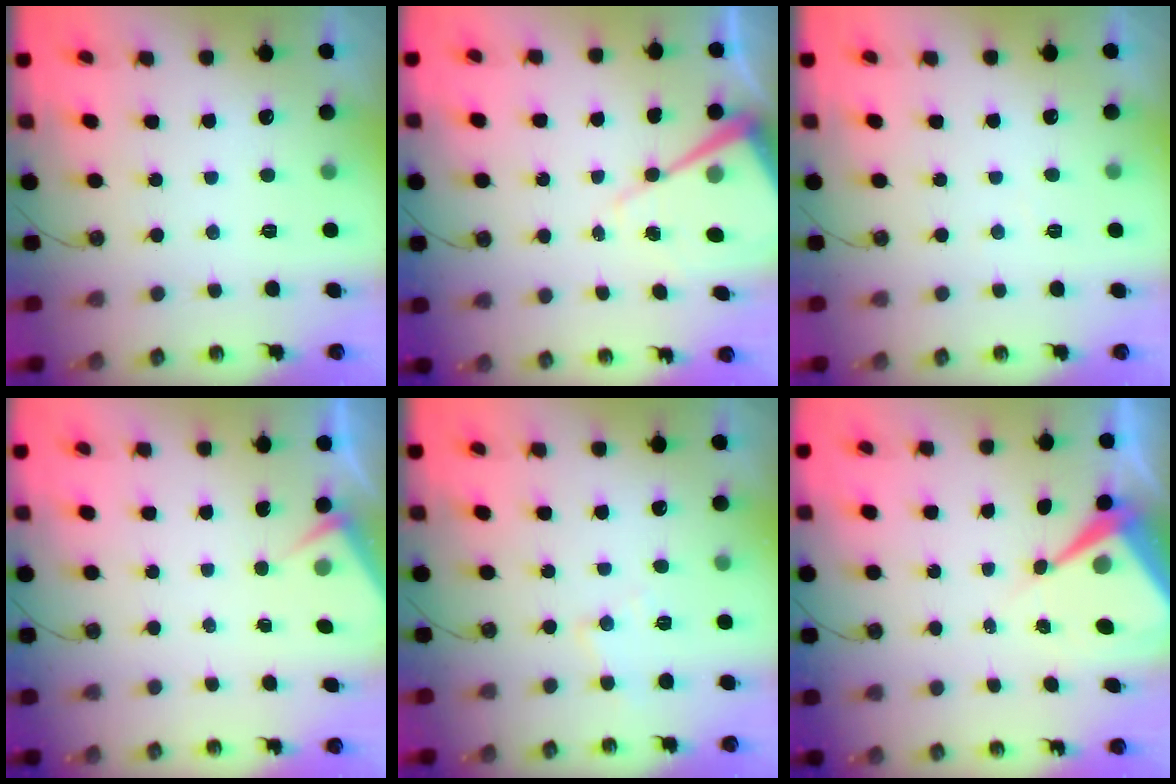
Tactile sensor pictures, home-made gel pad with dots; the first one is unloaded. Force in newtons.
{"total": 9.8, "press": 9.8, "slide": 0.7}
{"total": 2.9, "press": 2.9, "slide": 0.5}
{"total": 2.8, "press": 2.7, "slide": 0.4}
{"total": 6.6, "press": 6.6, "slide": 0.4}
{"total": 8.5, "press": 8.5, "slide": 0.8}